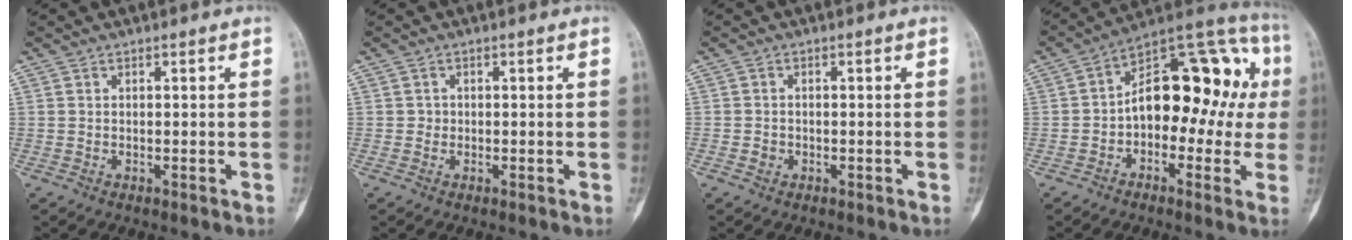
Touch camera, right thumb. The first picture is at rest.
{"total": 0.6, "force": [-0.1, 0.6, 0.1], "torque": [0.004, 0.003, -0.004]}
{"total": 1.4, "force": [-0.6, 1.2, 0.4], "torque": [-0.001, 0.006, -0.011]}
{"total": 19.4, "force": [0.1, 11.5, 15.6], "torque": [-0.172, 0.057, -0.008]}